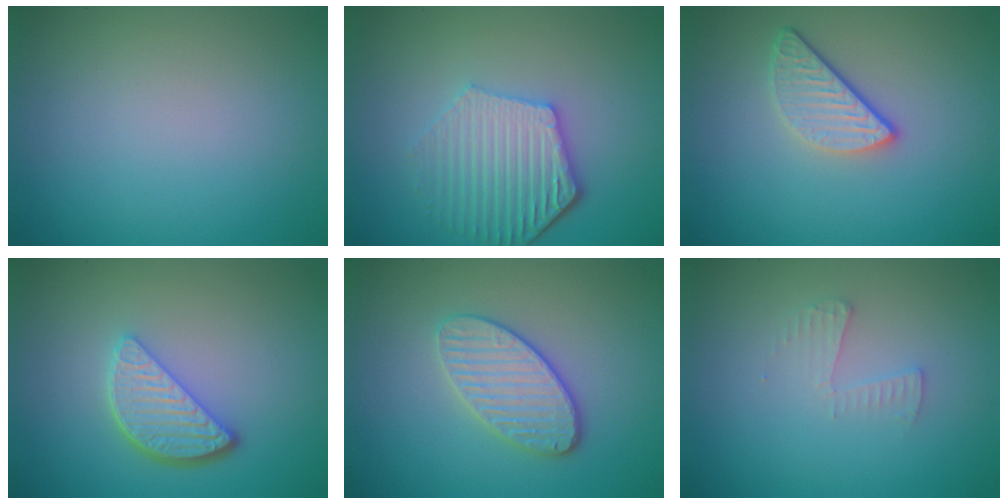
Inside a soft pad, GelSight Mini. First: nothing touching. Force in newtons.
{"total": 5.3, "press": 4.2, "slide": 3.2}
{"total": 2.9, "press": 2.3, "slide": 1.7}
{"total": 3.9, "press": 3.2, "slide": 2.3}
{"total": 3.8, "press": 3.4, "slide": 1.7}
{"total": 1.4, "press": 1.4, "slide": 0.1}